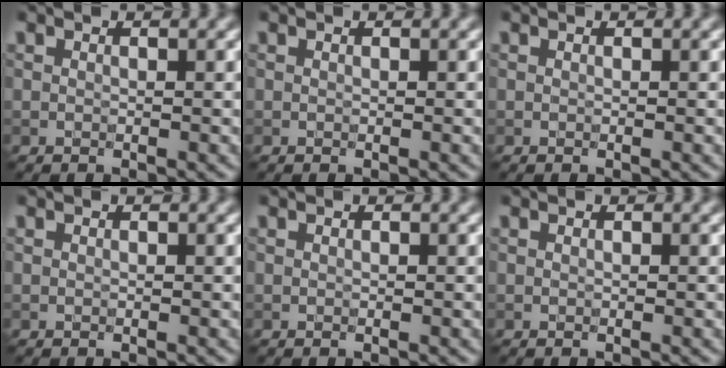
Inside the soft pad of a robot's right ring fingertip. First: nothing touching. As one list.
[{"total": 0.0}, {"total": 0.0}, {"total": 0.0}, {"total": 0.0}, {"total": 0.0}]